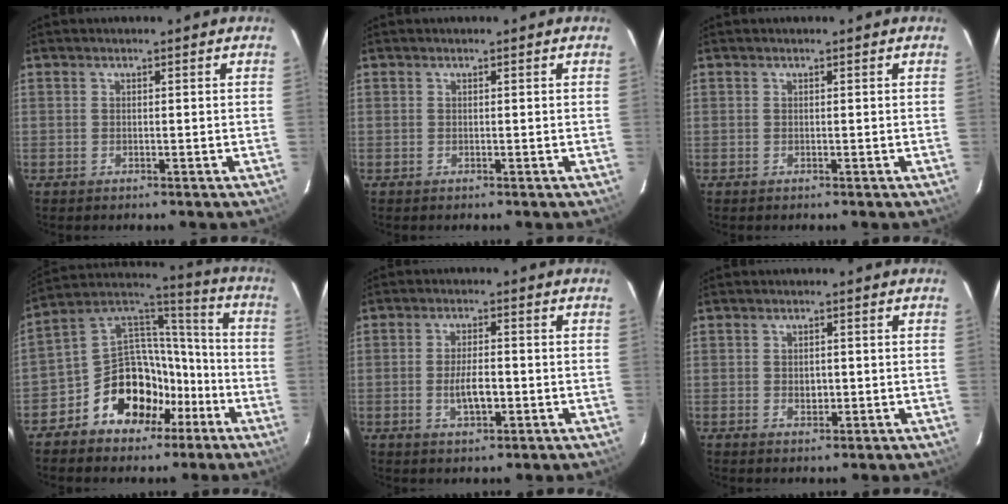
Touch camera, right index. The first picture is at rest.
{"total": 0.0}
{"total": 0.0}
{"total": 15.9, "force": [-8.8, 12.0, 5.6], "torque": [-0.123, 0.064, -0.133]}
{"total": 5.3, "force": [-1.2, 2.0, 4.8], "torque": [-0.091, -0.002, -0.019]}
{"total": 2.1, "force": [-0.2, 1.6, 1.4], "torque": [-0.022, 0.002, -0.002]}